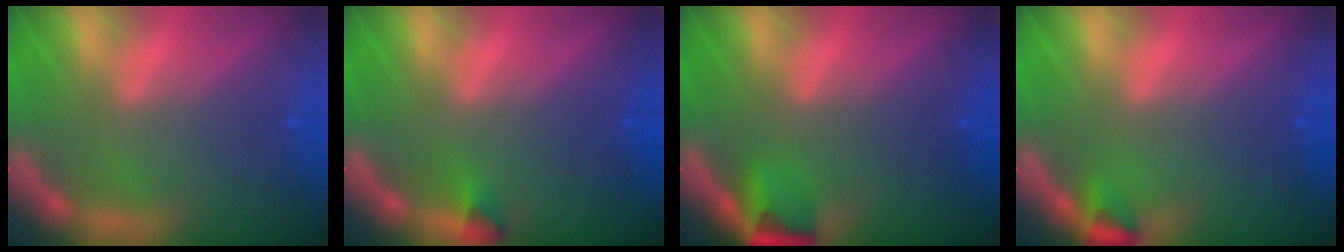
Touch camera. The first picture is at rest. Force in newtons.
{"total": 0.9}
{"total": 2.9}
{"total": 1.5}